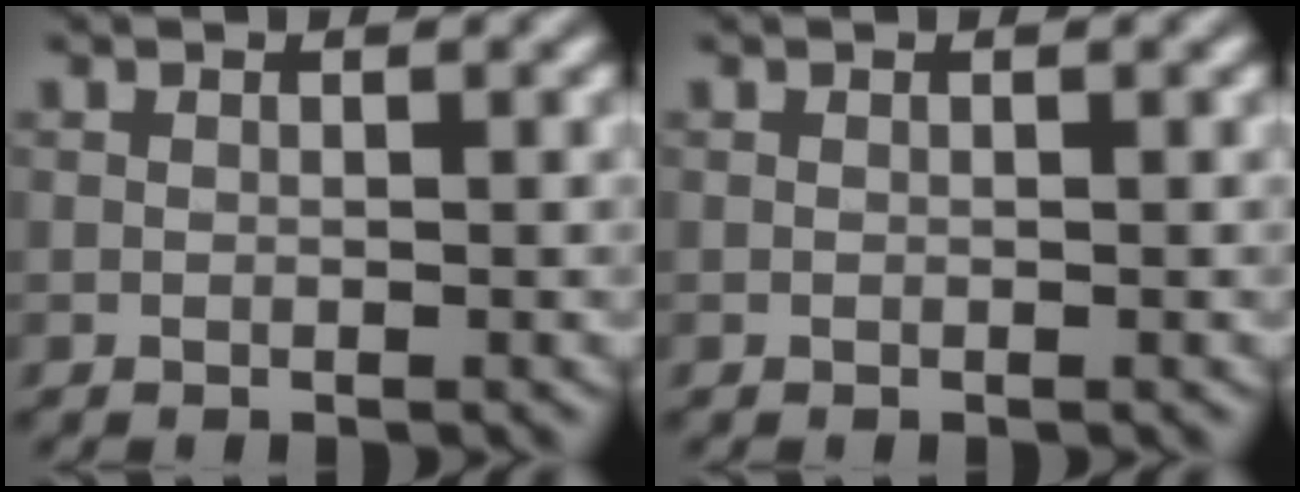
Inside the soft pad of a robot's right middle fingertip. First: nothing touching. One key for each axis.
{"total": 0.0}